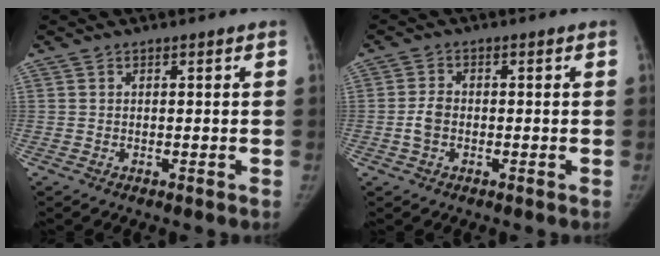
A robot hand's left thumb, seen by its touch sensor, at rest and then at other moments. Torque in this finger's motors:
{"motor_torque": [-0.56, 0.38, 0.07, 0.29, 0.01]}